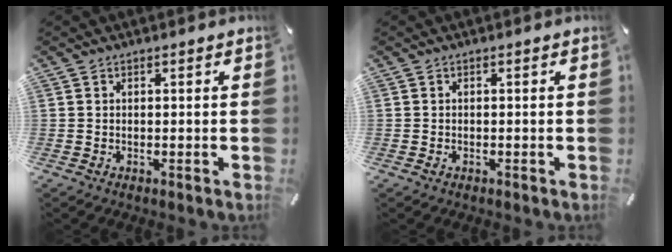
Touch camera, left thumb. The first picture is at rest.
{"total": 0.7, "force": [-0.5, 0.4, 0.4], "torque": [-0.008, 0.000, -0.009]}